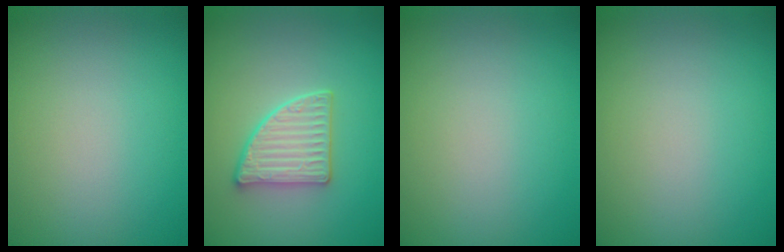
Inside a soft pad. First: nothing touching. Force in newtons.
{"total": 3.5, "press": 3.2, "slide": 1.5}
{"total": 0.0}
{"total": 0.0}